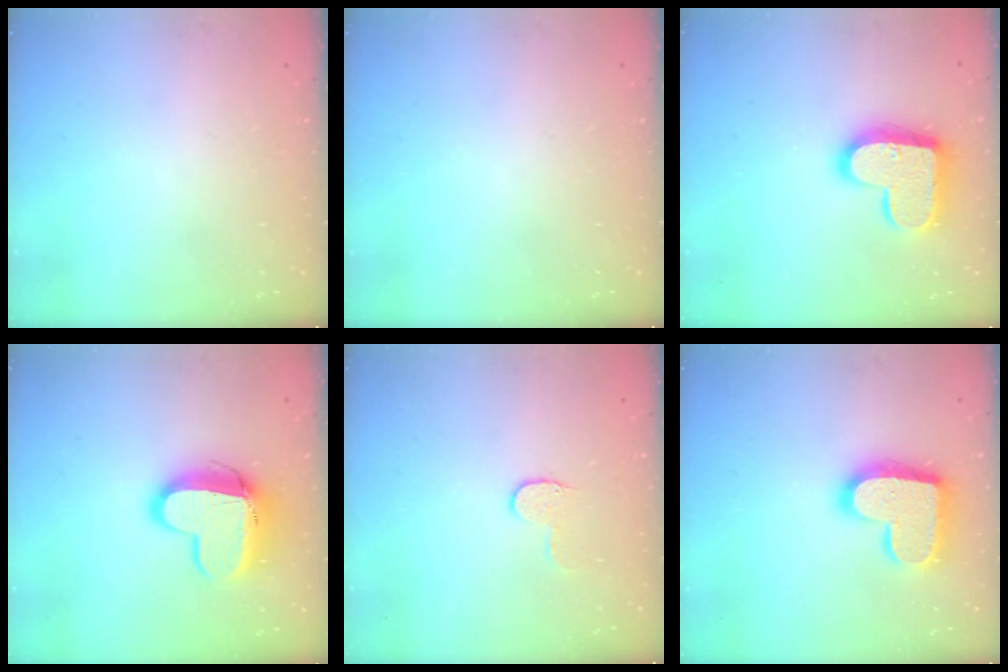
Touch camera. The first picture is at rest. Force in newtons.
{"total": 0.0}
{"total": 16.9, "press": 16.8, "slide": 1.1}
{"total": 14.1, "press": 14.1, "slide": 1.1}
{"total": 4.6, "press": 4.6, "slide": 0.5}
{"total": 18.7, "press": 18.7, "slide": 1.2}